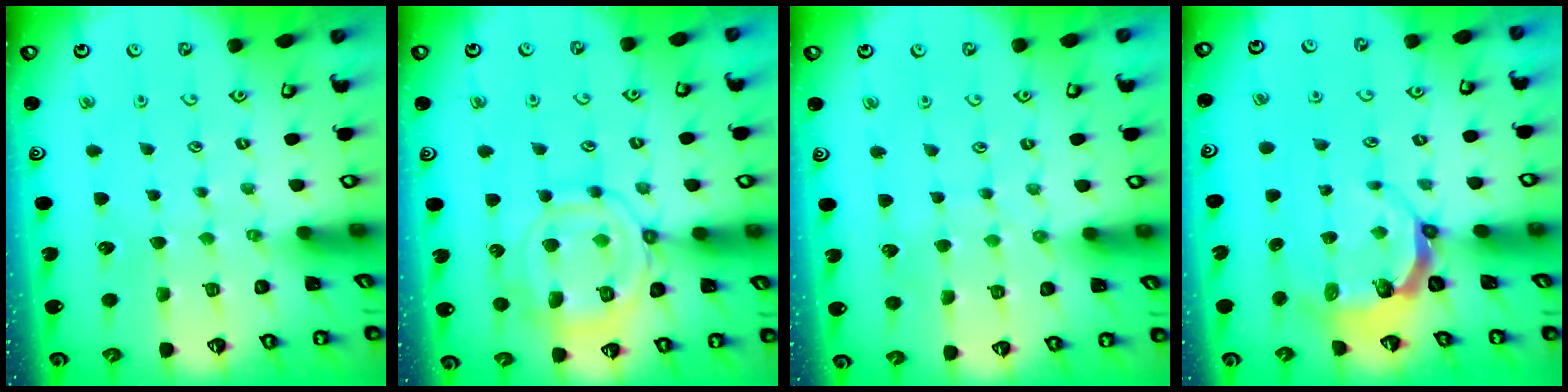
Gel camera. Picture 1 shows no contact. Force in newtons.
{"total": 14.5, "press": 14.5, "slide": 1.4}
{"total": 4.3, "press": 4.3, "slide": 0.3}
{"total": 5.6, "press": 4.5, "slide": 3.3}